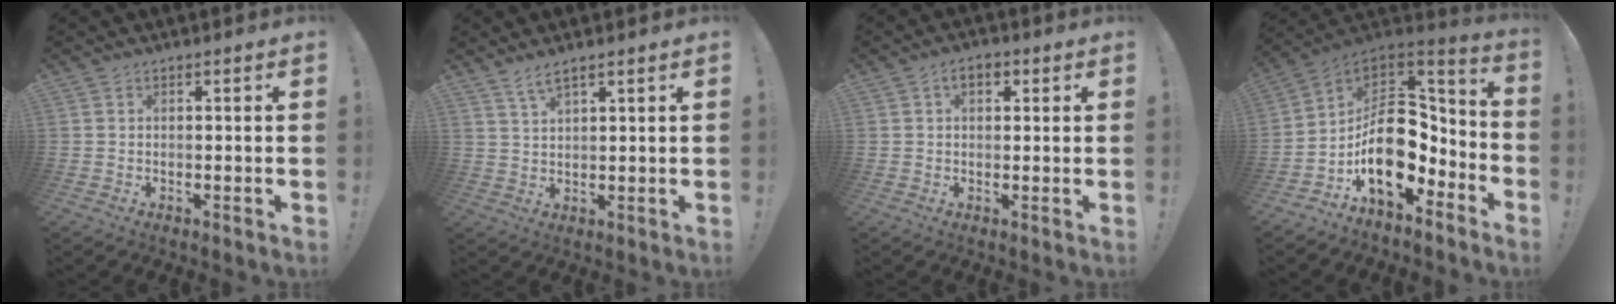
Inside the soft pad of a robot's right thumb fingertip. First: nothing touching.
{"total": 3.9, "force": [3.0, 0.6, 2.4], "torque": [-0.049, -0.016, 0.052]}
{"total": 3.4, "force": [1.0, 2.1, 2.5], "torque": [-0.039, 0.006, 0.015]}
{"total": 20.6, "force": [-2.9, 13.6, 15.2], "torque": [-0.242, 0.010, -0.036]}